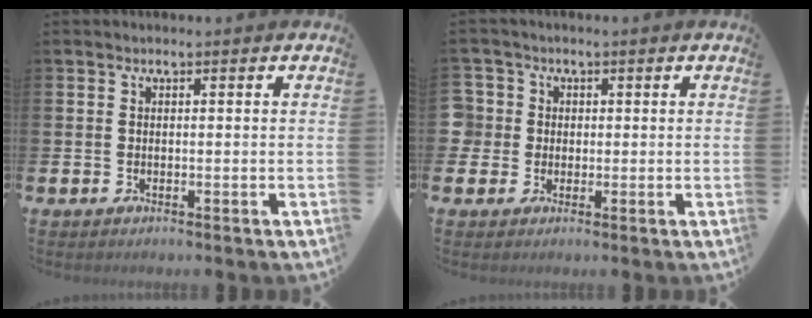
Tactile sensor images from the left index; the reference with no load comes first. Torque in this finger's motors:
{"motor_torque": [0.06, 0.02, -0.01, -0.03]}